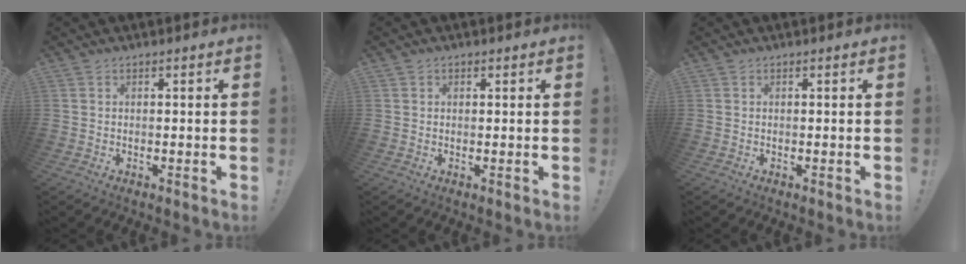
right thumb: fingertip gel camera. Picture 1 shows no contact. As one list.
[{"total": 0.7, "force": [0.5, 0.5, 0.1], "torque": [0.000, -0.001, 0.008]}, {"total": 0.0}]